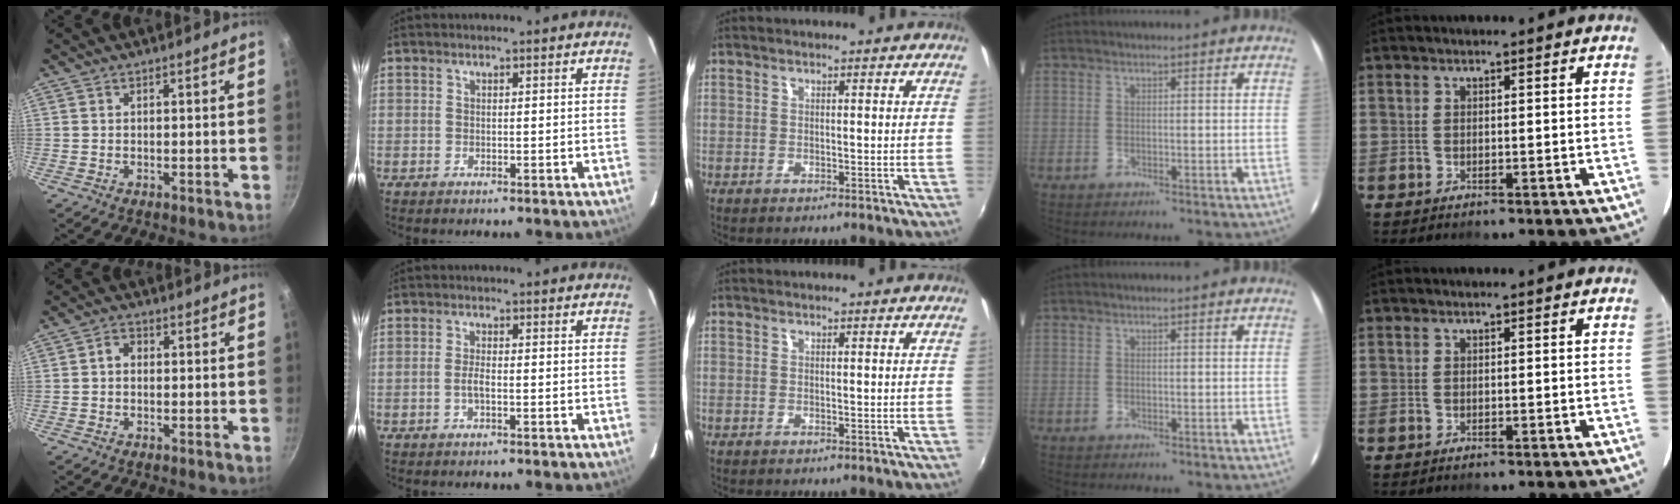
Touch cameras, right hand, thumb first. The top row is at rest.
{"thumb": {"total": 2.5, "force": [0.0, 1.9, 1.5], "torque": [-0.020, 0.009, -0.004]}, "index": {"total": 1.9, "force": [-0.7, 0.4, 1.7], "torque": [-0.037, 0.001, -0.014]}}